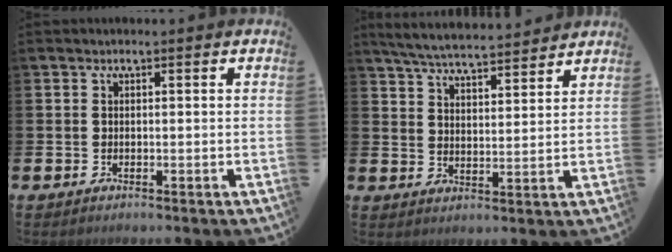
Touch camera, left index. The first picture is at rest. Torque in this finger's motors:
{"motor_torque": [0.31, -0.96, 0.44, 0.18]}